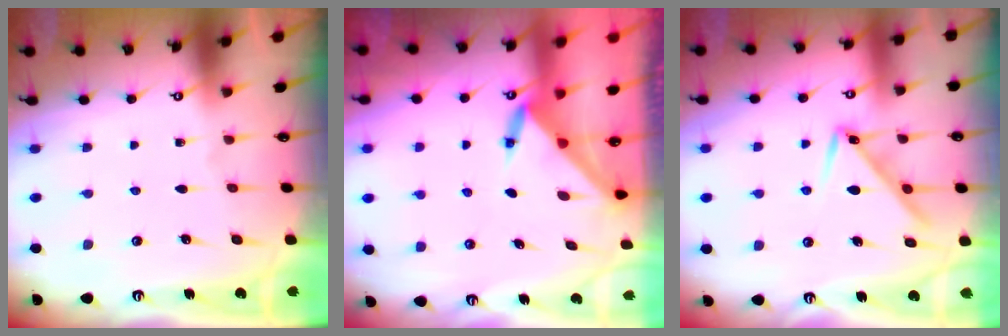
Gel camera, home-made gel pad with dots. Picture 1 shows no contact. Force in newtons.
{"total": 3.5, "press": 3.4, "slide": 0.3}
{"total": 9.8, "press": 9.8, "slide": 0.6}